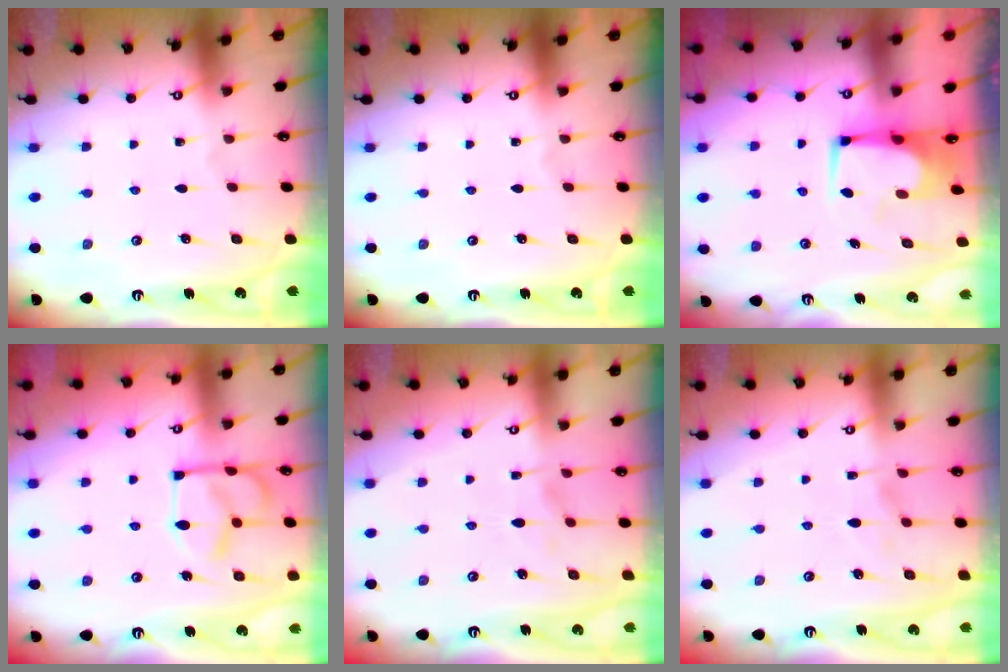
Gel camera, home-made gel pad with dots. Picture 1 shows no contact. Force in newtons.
{"total": 0.0}
{"total": 1.6, "press": 1.5, "slide": 0.2}
{"total": 8.7, "press": 8.7, "slide": 0.3}
{"total": 2.4, "press": 2.2, "slide": 1.1}
{"total": 2.4, "press": 2.2, "slide": 1.1}